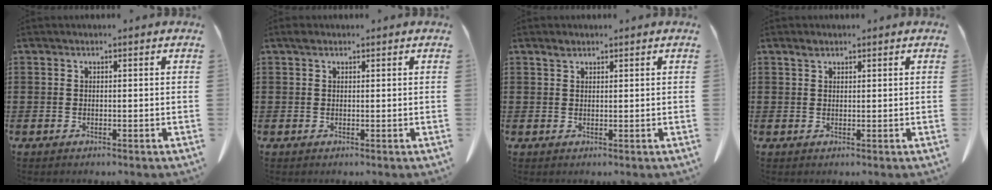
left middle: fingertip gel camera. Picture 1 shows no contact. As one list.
[{"total": 0.9, "force": [0.5, 0.5, 0.5], "torque": [-0.013, 0.004, 0.008]}, {"total": 1.0, "force": [0.8, 0.5, 0.4], "torque": [-0.010, 0.003, 0.016]}, {"total": 1.0, "force": [0.8, 0.5, 0.4], "torque": [-0.010, 0.003, 0.015]}]